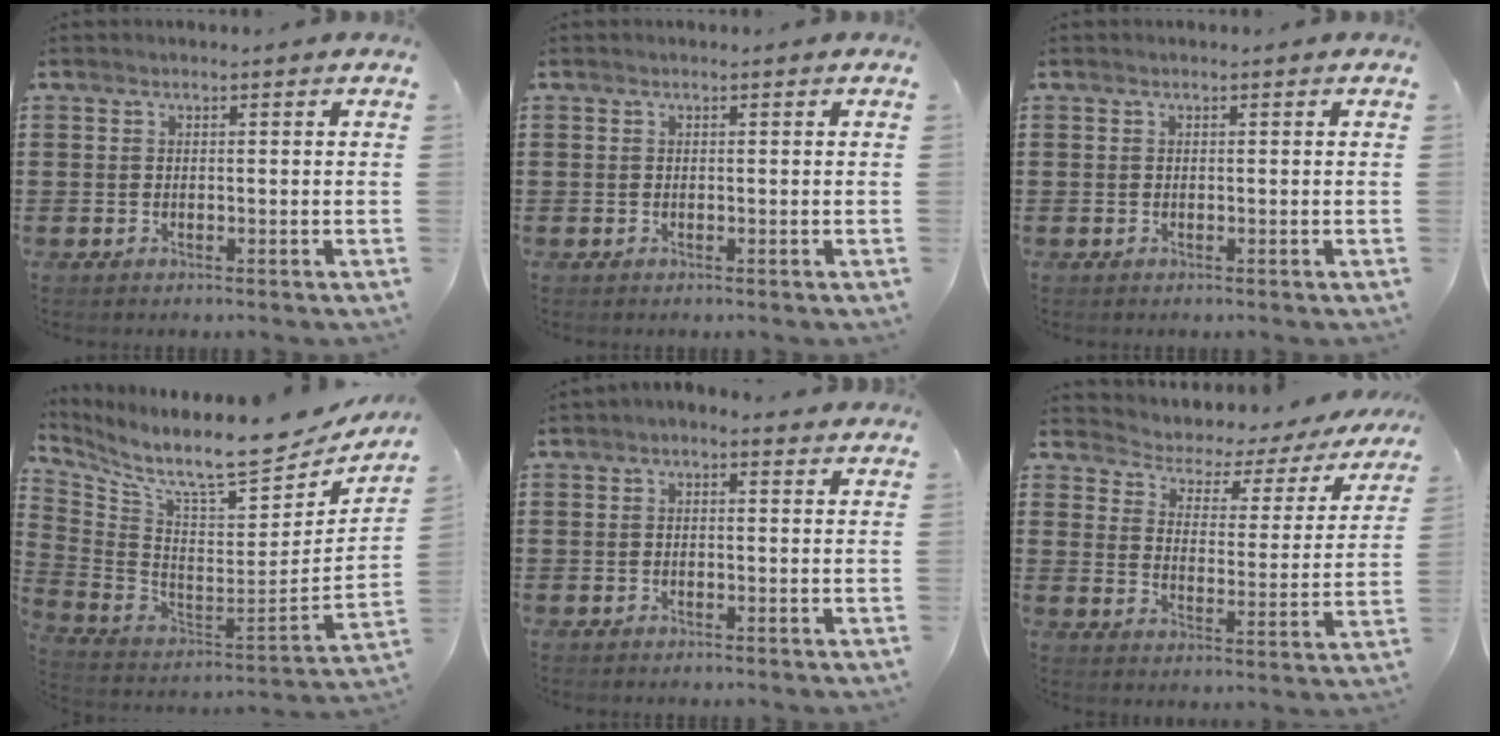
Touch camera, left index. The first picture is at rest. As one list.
[{"total": 0.0}, {"total": 0.0}, {"total": 9.8, "force": [8.3, 1.2, 5.1], "torque": [-0.112, -0.088, 0.137]}, {"total": 1.1, "force": [0.1, 0.5, 0.9], "torque": [-0.018, 0.006, 0.001]}, {"total": 2.8, "force": [2.4, 1.1, 1.0], "torque": [-0.038, -0.024, 0.027]}]